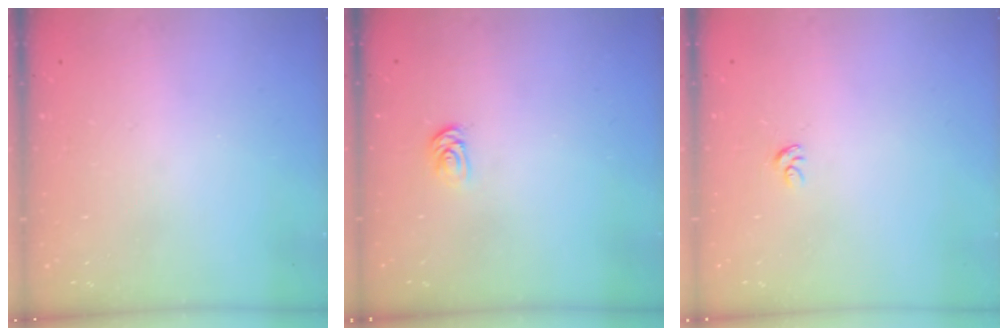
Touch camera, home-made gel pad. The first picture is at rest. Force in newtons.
{"total": 2.1, "press": 2.1, "slide": 0.2}
{"total": 2.4, "press": 2.4, "slide": 0.1}